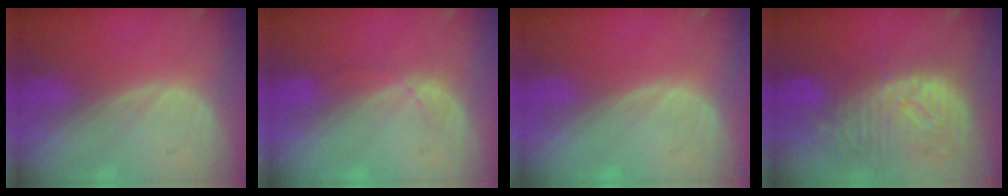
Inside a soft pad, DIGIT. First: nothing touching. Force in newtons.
{"total": 1.4, "press": 1.3, "slide": 0.3}
{"total": 0.0}
{"total": 10.7, "press": 9.4, "slide": 4.9}